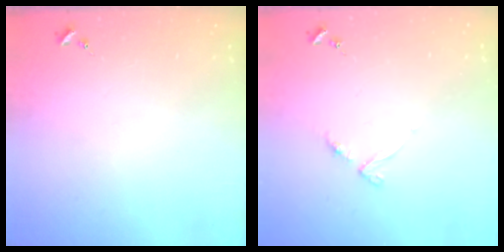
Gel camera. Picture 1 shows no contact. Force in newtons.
{"total": 4.0, "press": 3.9, "slide": 0.4}